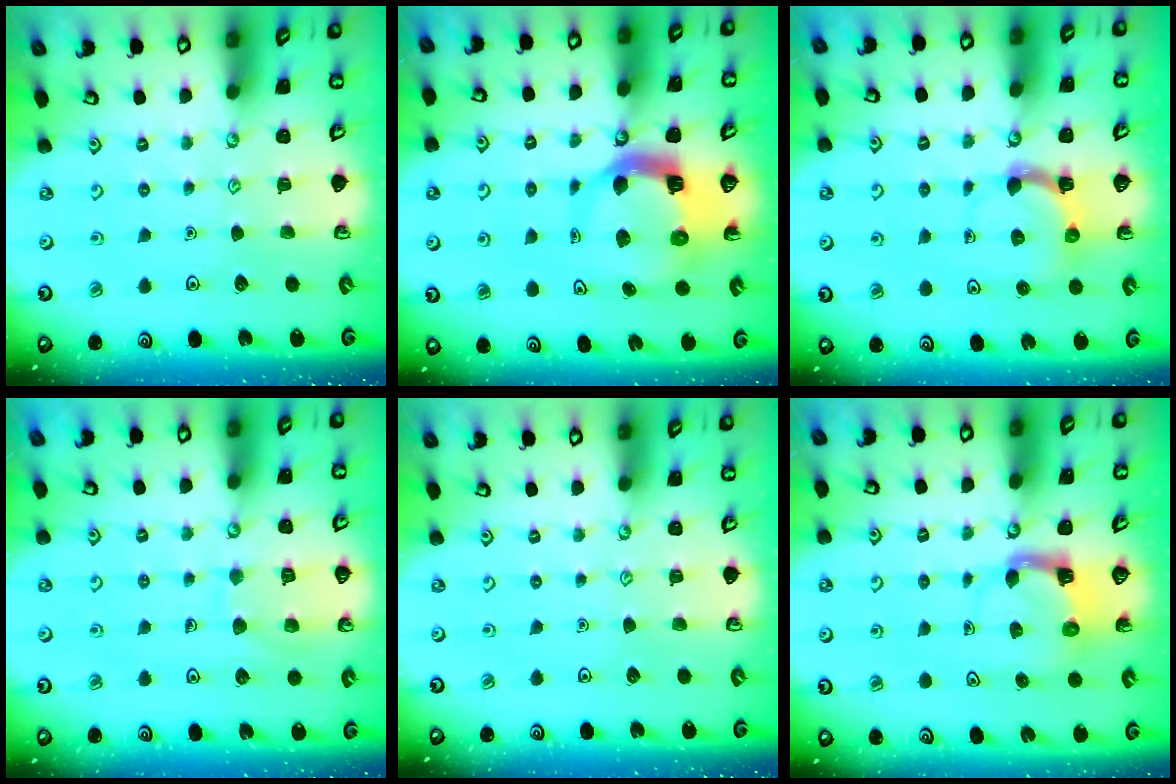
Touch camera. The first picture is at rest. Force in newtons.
{"total": 8.5, "press": 8.4, "slide": 1.3}
{"total": 4.5, "press": 4.4, "slide": 0.7}
{"total": 7.9, "press": 7.9, "slide": 0.6}
{"total": 0.0}
{"total": 4.0, "press": 3.9, "slide": 0.6}